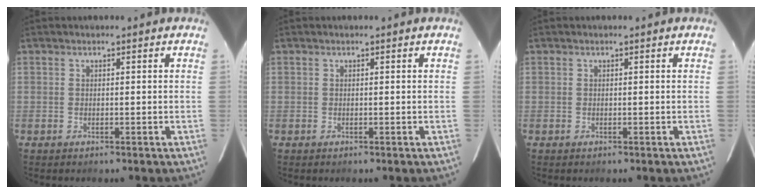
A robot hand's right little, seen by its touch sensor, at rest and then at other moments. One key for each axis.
{"total": 0.0}
{"total": 0.0}